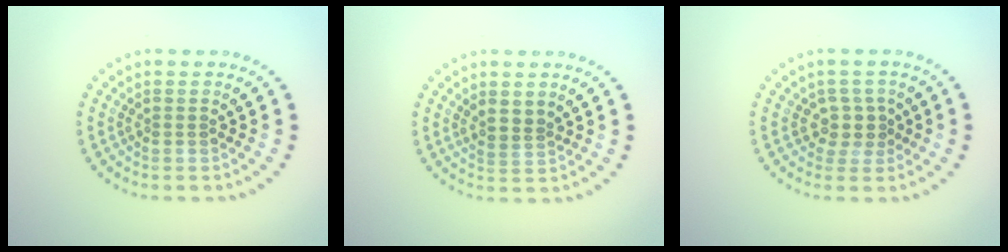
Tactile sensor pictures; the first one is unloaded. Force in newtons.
{"total": 1.2, "press": 0.9, "slide": 0.8}
{"total": 2.1, "press": 1.7, "slide": 1.3}